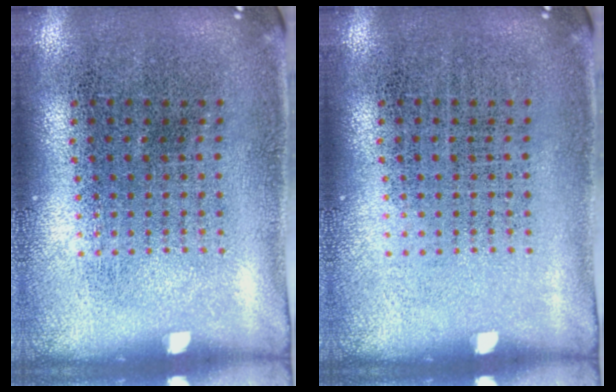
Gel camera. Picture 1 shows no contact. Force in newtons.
{"total": 0.0}